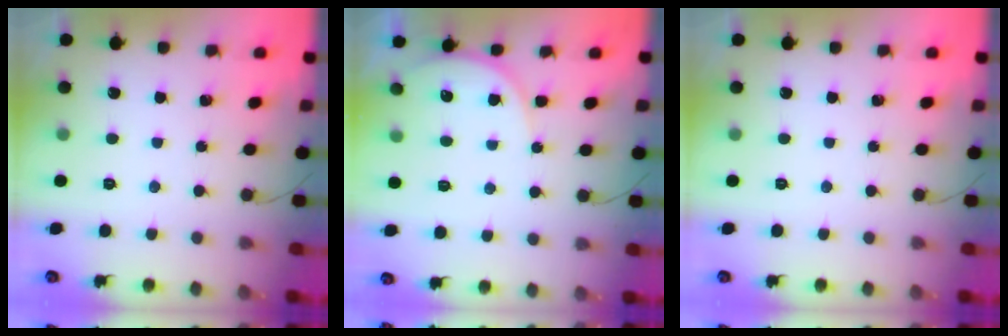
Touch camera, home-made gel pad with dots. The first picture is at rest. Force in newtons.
{"total": 7.0, "press": 7.0, "slide": 0.3}
{"total": 0.0}